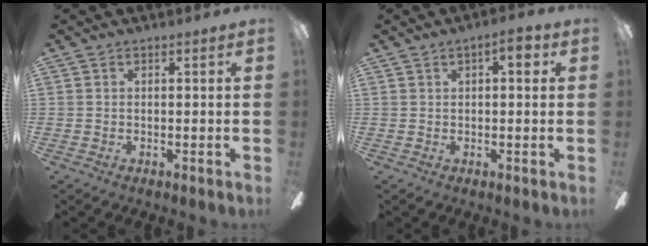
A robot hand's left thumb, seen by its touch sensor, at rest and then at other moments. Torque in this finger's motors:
{"motor_torque": [-0.02, 0.10, 0.01, 0.06, 0.03]}